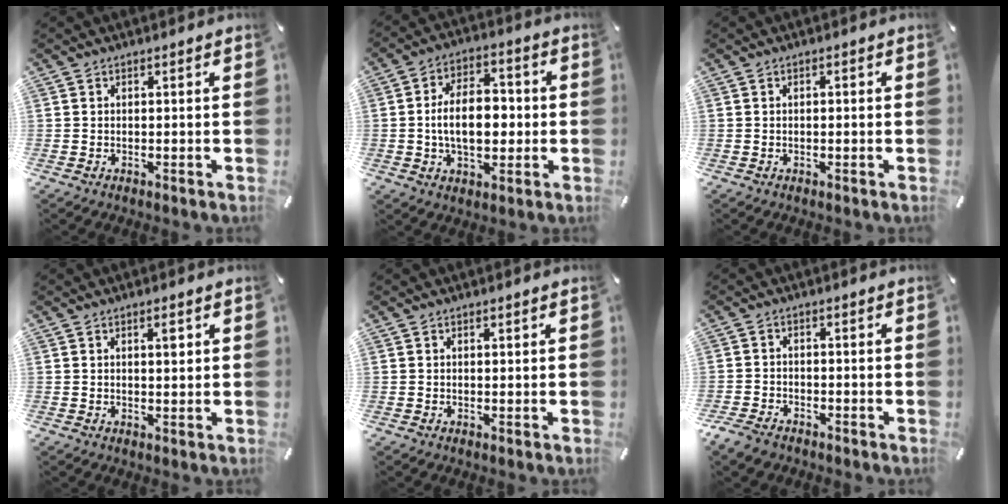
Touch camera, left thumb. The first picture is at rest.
{"total": 12.1, "force": [-0.9, 7.9, 9.1], "torque": [-0.147, 0.007, -0.018]}
{"total": 0.6, "force": [-0.3, 0.3, 0.4], "torque": [-0.009, 0.000, -0.006]}
{"total": 2.7, "force": [0.9, 1.0, 2.3], "torque": [-0.032, -0.001, 0.010]}
{"total": 0.6, "force": [0.2, 0.4, 0.4], "torque": [-0.009, 0.002, 0.002]}
{"total": 3.4, "force": [-2.7, 1.7, 0.9], "torque": [-0.033, 0.012, -0.059]}